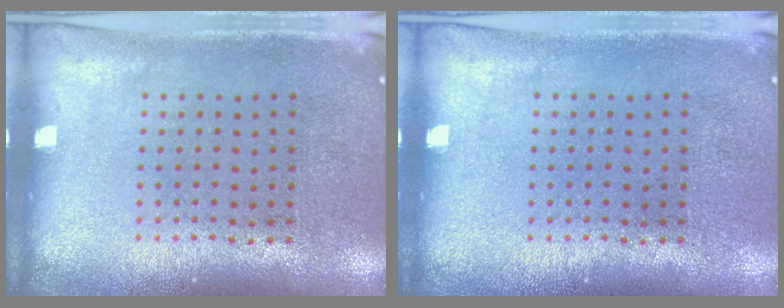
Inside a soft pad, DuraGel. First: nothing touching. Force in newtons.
{"total": 0.0}